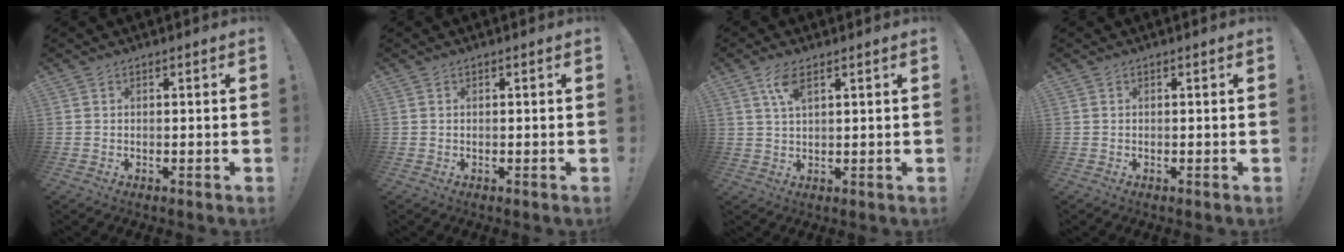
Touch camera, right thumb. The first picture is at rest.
{"total": 0.0}
{"total": 5.3, "force": [2.8, 1.8, 4.2], "torque": [-0.088, 0.001, 0.049]}
{"total": 0.0}